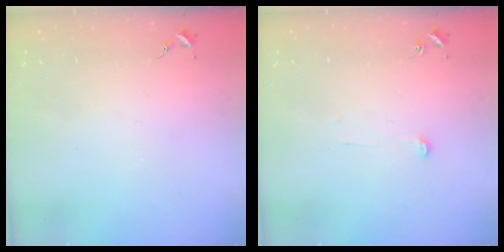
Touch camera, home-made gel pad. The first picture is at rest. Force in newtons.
{"total": 2.9, "press": 2.9, "slide": 0.2}